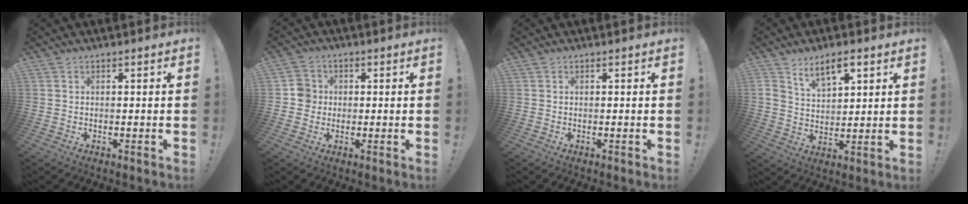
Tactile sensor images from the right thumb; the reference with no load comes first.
{"total": 5.5, "force": [-0.3, 5.2, 1.6], "torque": [-0.017, 0.014, -0.003]}
{"total": 0.0}
{"total": 8.6, "force": [5.3, 4.0, 5.4], "torque": [-0.090, -0.017, 0.096]}